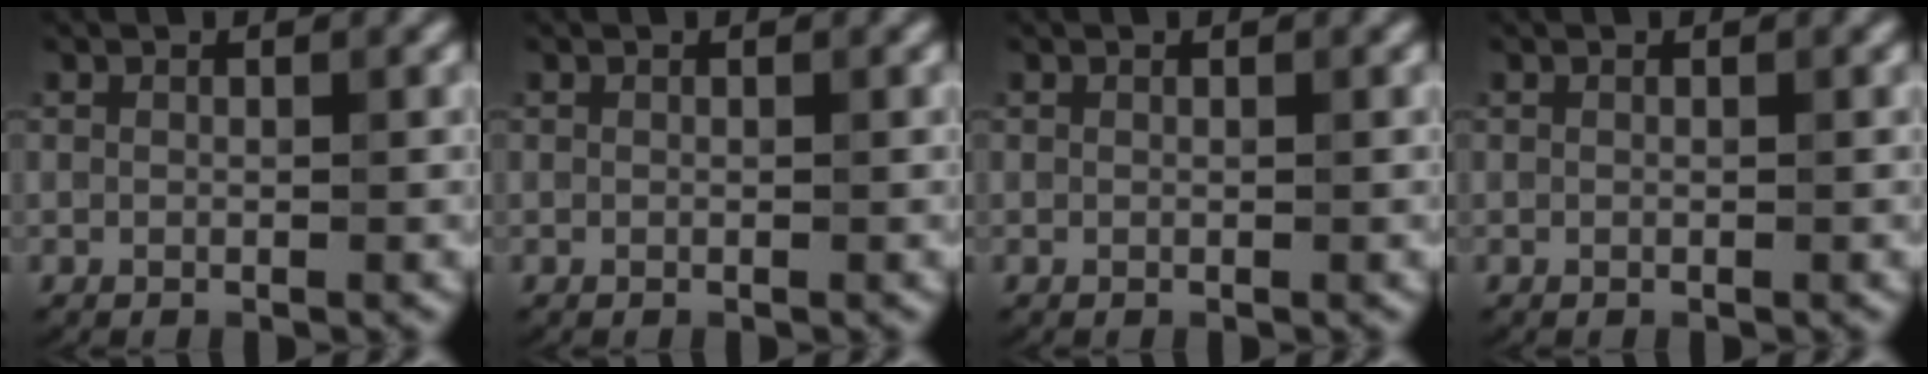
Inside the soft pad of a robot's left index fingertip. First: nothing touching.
{"total": 0.0}
{"total": 0.0}
{"total": 0.0}